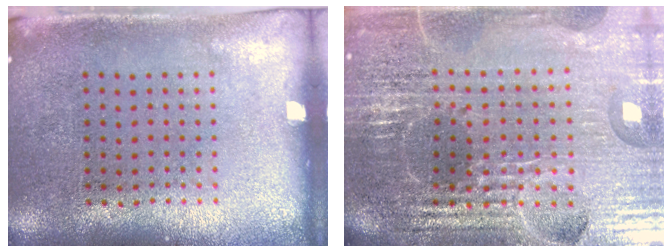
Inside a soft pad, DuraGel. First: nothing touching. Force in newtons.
{"total": 6.5, "press": 5.7, "slide": 3.1}